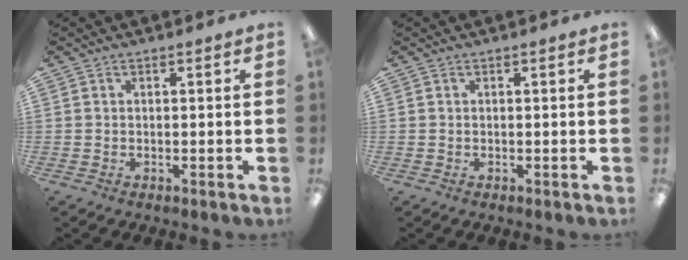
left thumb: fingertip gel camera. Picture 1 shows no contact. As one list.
[{"total": 0.0}]